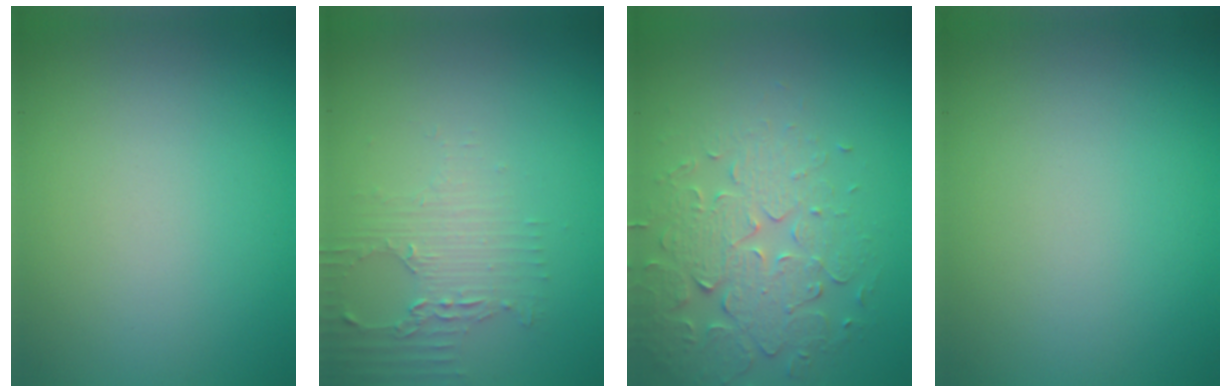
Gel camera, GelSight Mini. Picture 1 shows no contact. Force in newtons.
{"total": 2.4, "press": 2.3, "slide": 0.9}
{"total": 4.4, "press": 4.1, "slide": 1.7}
{"total": 0.0}